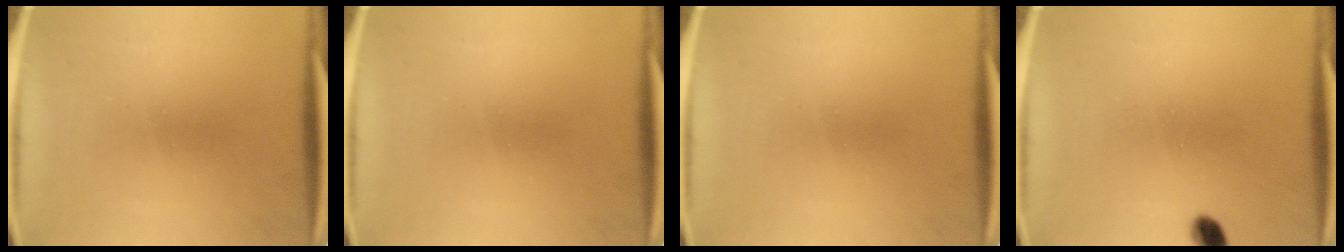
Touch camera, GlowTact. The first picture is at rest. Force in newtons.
{"total": 0.0}
{"total": 0.0}
{"total": 2.9}